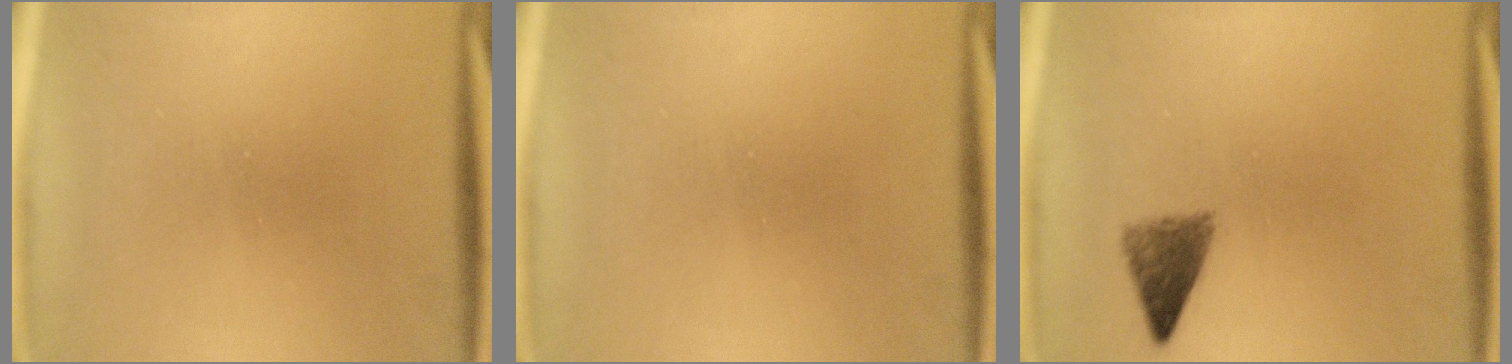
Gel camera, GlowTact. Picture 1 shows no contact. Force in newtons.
{"total": 0.0}
{"total": 3.3}